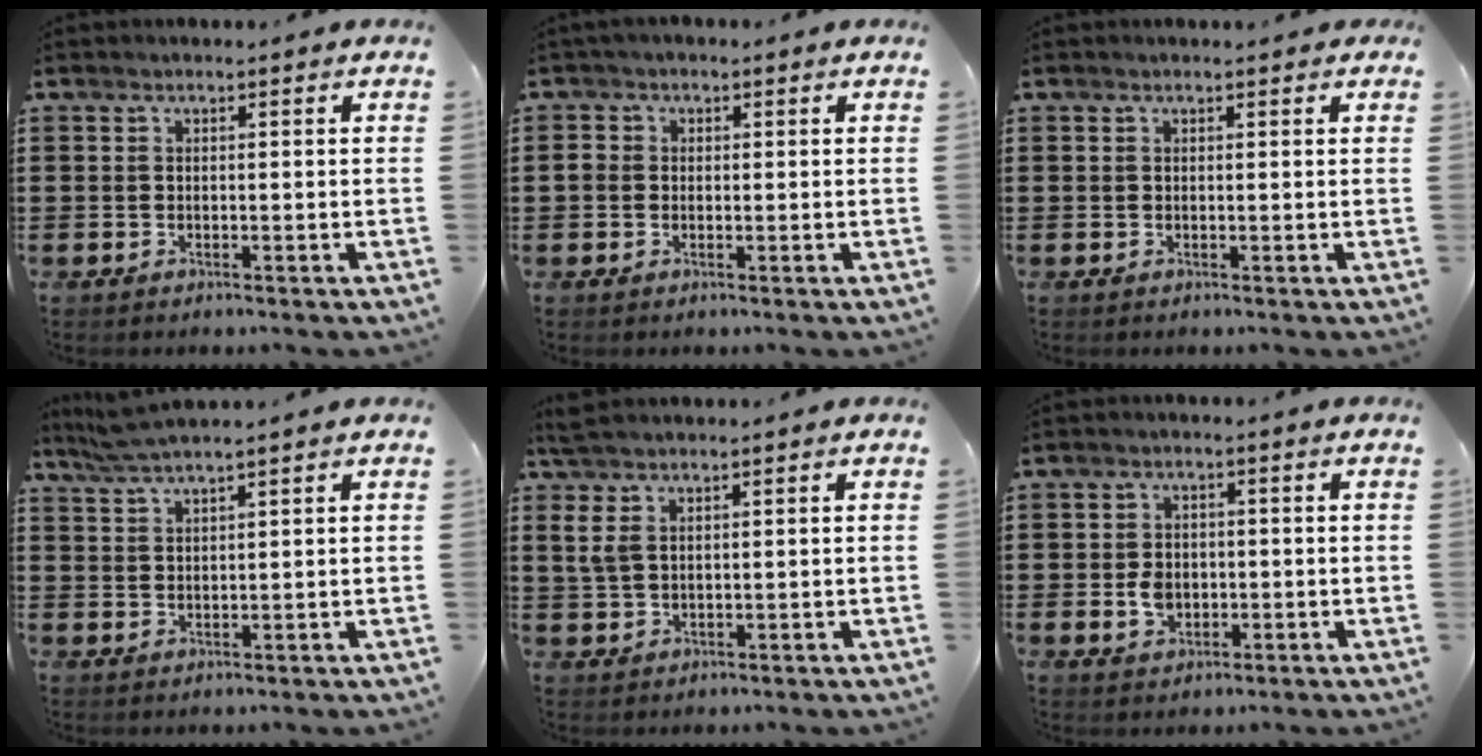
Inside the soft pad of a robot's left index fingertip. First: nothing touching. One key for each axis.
{"total": 1.8, "fx": 0.1, "fy": 1.5, "fz": 0.9, "tx": -0.022, "ty": 0.008, "tz": 0.001}
{"total": 0.6, "fx": 0.4, "fy": 0.1, "fz": 0.4, "tx": -0.008, "ty": 0.003, "tz": 0.008}
{"total": 3.1, "fx": 2.7, "fy": -0.1, "fz": 1.5, "tx": -0.037, "ty": -0.005, "tz": 0.050}
{"total": 3.6, "fx": 2.0, "fy": 1.4, "fz": 2.7, "tx": -0.067, "ty": 0.002, "tz": 0.034}
{"total": 3.6, "fx": -0.5, "fy": 2.8, "fz": 2.2, "tx": -0.038, "ty": 0.002, "tz": -0.012}